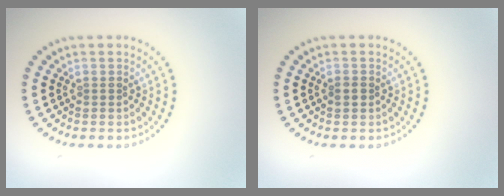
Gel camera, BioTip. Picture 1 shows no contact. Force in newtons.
{"total": 1.1, "press": 1.1, "slide": 0.2}